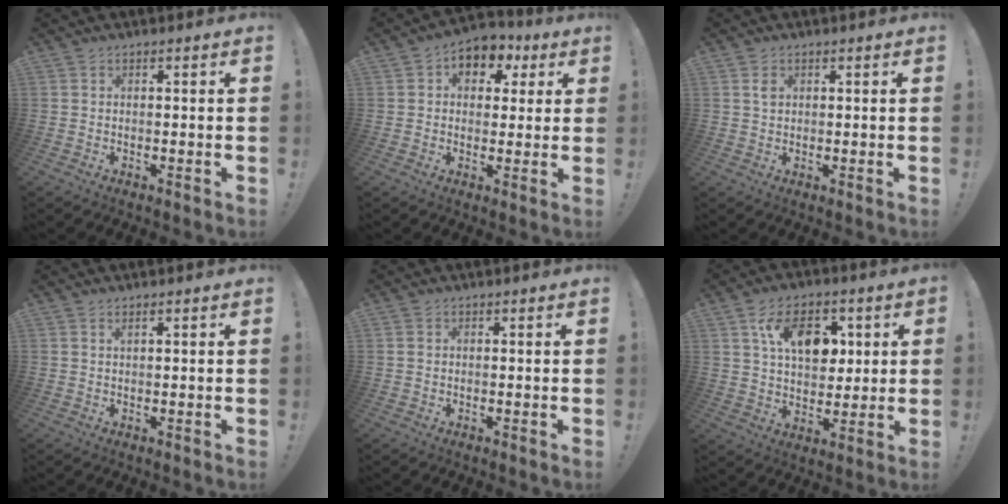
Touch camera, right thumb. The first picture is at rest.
{"total": 7.7, "force": [2.3, 6.3, 3.9], "torque": [-0.037, -0.007, 0.044]}
{"total": 1.9, "force": [0.8, 1.3, 1.1], "torque": [-0.008, -0.003, 0.010]}
{"total": 1.0, "force": [0.6, 0.0, 0.8], "torque": [-0.008, -0.003, 0.009]}
{"total": 0.6, "force": [0.2, 0.6, 0.1], "torque": [-0.003, 0.003, 0.005]}
{"total": 13.8, "force": [5.1, 9.3, 8.9], "torque": [-0.134, -0.003, 0.096]}